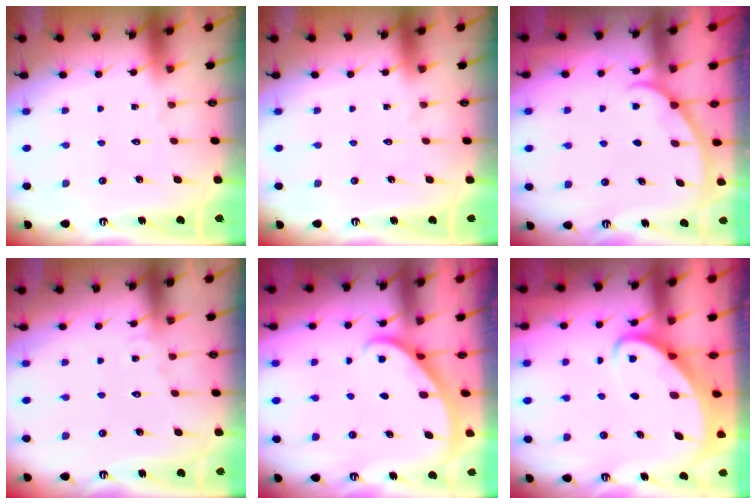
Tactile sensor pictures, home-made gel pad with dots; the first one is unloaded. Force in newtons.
{"total": 0.0}
{"total": 2.3, "press": 2.3, "slide": 0.2}
{"total": 4.7, "press": 4.6, "slide": 0.4}
{"total": 2.3, "press": 2.3, "slide": 0.1}
{"total": 3.6, "press": 3.6, "slide": 0.4}